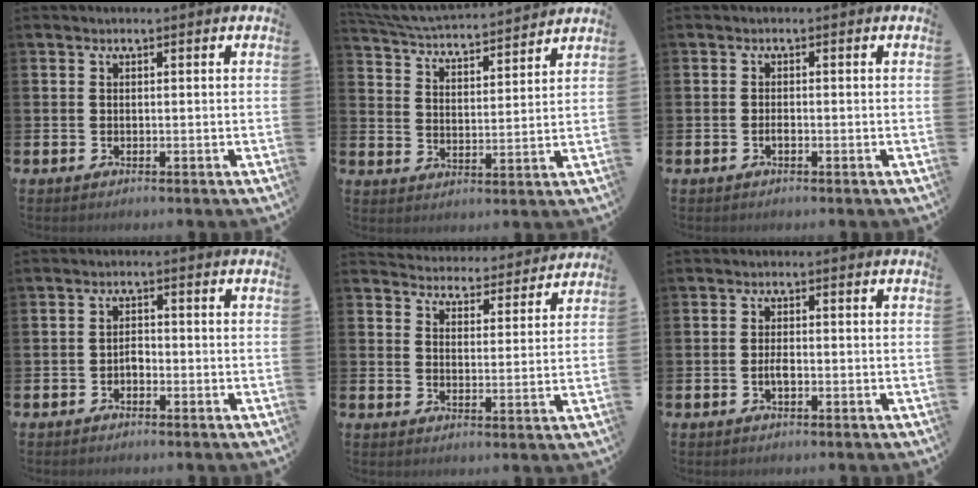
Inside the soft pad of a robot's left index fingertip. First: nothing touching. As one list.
[{"total": 4.9, "force": [4.9, 0.2, 0.6], "torque": [-0.039, -0.041, 0.083]}, {"total": 0.8, "force": [-0.4, 0.3, 0.6], "torque": [-0.020, 0.000, -0.006]}, {"total": 1.5, "force": [-0.9, 0.9, 0.7], "torque": [-0.015, 0.004, -0.019]}, {"total": 4.7, "force": [4.6, 0.7, -0.2], "torque": [-0.013, -0.040, 0.079]}, {"total": 1.9, "force": [-0.5, 0.8, 1.6], "torque": [-0.029, 0.000, -0.011]}]